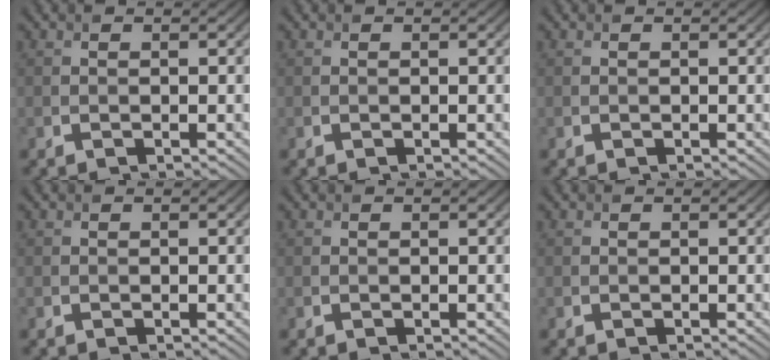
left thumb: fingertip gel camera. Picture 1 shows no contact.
{"total": 0.0}
{"total": 0.0}
{"total": 0.0}
{"total": 0.0}
{"total": 0.0}